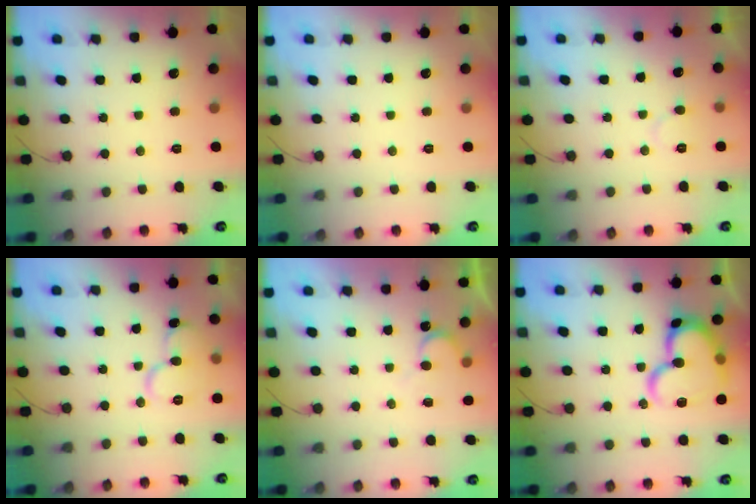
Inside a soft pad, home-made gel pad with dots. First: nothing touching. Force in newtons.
{"total": 0.0}
{"total": 5.1, "press": 5.1, "slide": 0.5}
{"total": 11.2, "press": 11.1, "slide": 1.2}
{"total": 4.1, "press": 4.1, "slide": 0.4}
{"total": 19.1, "press": 19.0, "slide": 2.0}